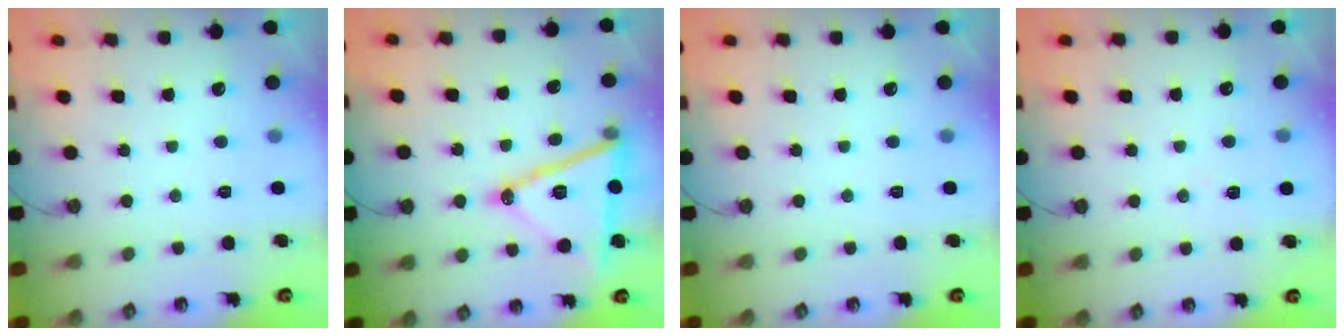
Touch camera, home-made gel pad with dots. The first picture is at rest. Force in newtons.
{"total": 18.1, "press": 17.8, "slide": 3.7}
{"total": 0.0}
{"total": 5.6, "press": 3.5, "slide": 4.4}